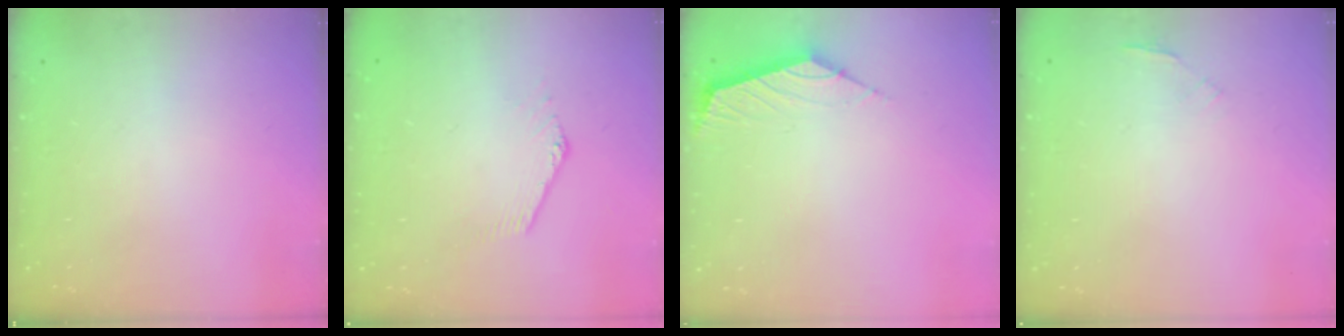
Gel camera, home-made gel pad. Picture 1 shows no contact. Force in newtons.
{"total": 0.7, "press": 0.6, "slide": 0.2}
{"total": 2.5, "press": 2.4, "slide": 0.6}
{"total": 1.1, "press": 1.0, "slide": 0.5}